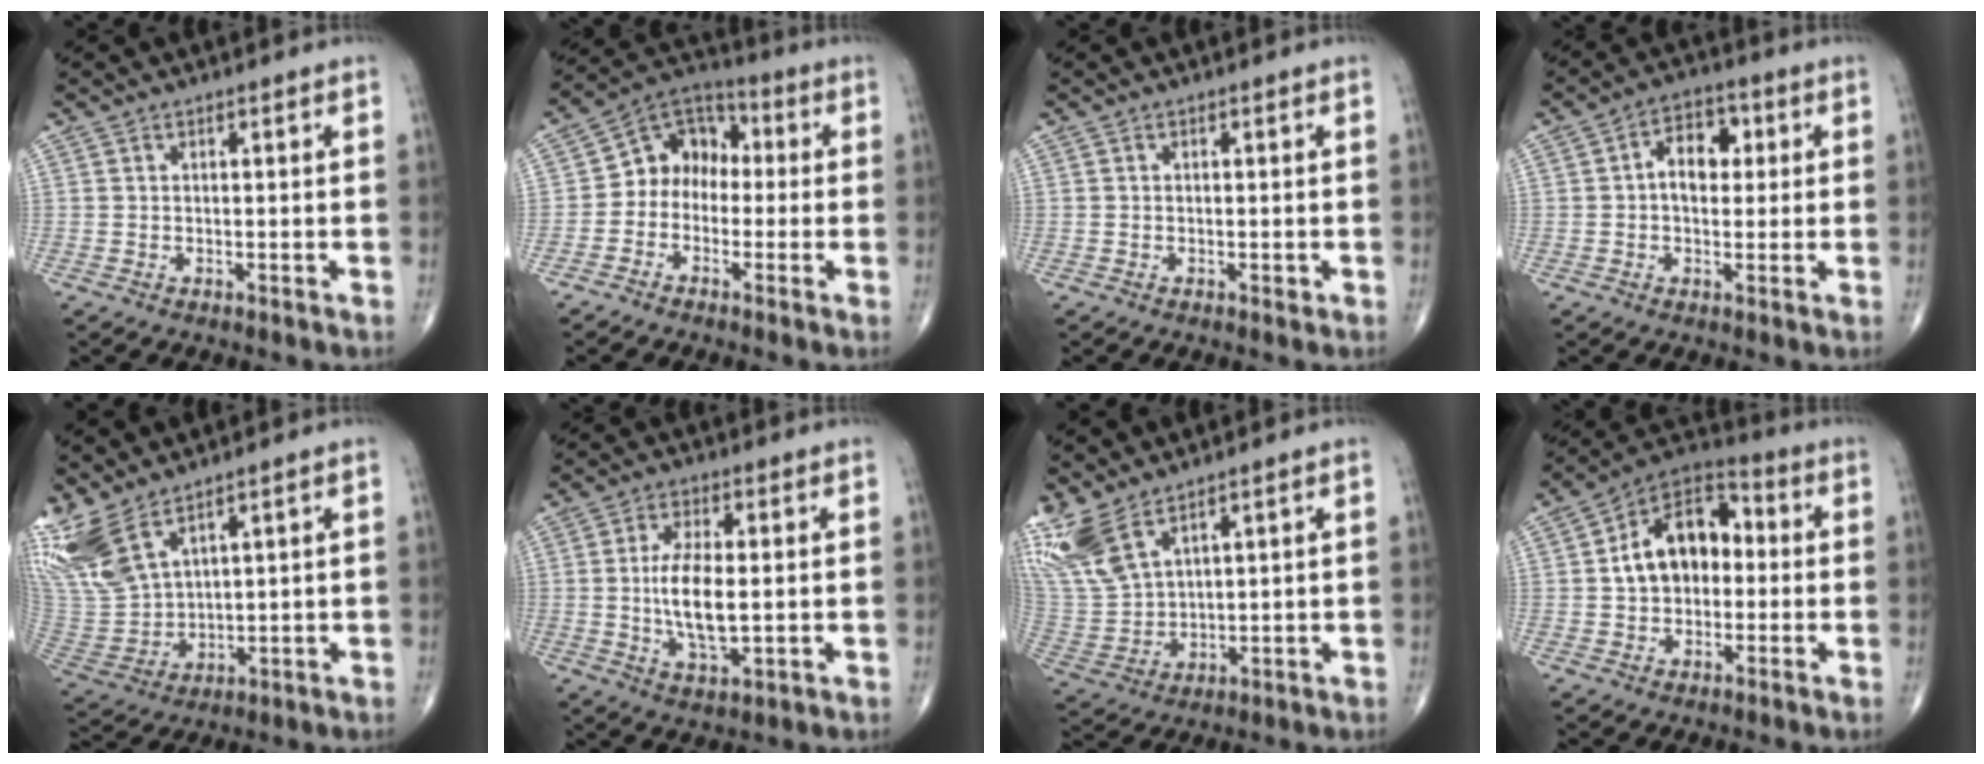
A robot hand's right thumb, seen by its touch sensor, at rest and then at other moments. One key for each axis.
{"total": 9.2, "fx": -1.1, "fy": 7.5, "fz": 5.2, "tx": -0.050, "ty": 0.041, "tz": -0.043}
{"total": 0.6, "fx": -0.2, "fy": 0.4, "fz": 0.5, "tx": -0.004, "ty": -0.001, "tz": -0.005}
{"total": 7.0, "fx": 0.8, "fy": 4.8, "fz": 5.1, "tx": -0.061, "ty": 0.016, "tz": 0.006}
{"total": 13.7, "fx": 9.3, "fy": 5.6, "fz": 8.3, "tx": -0.191, "ty": -0.039, "tz": 0.210}
{"total": 9.8, "fx": -0.1, "fy": 4.0, "fz": 8.9, "tx": -0.170, "ty": -0.012, "tz": 0.000}
{"total": 11.8, "fx": 8.3, "fy": 4.8, "fz": 6.9, "tx": -0.160, "ty": -0.028, "tz": 0.190}
{"total": 13.7, "fx": 0.7, "fy": 9.2, "fz": 10.1, "tx": -0.135, "ty": 0.036, "tz": -0.004}